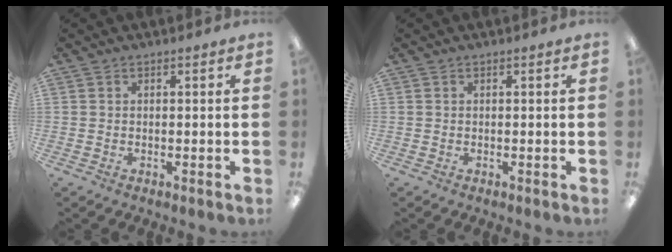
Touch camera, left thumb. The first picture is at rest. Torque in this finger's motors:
{"motor_torque": [0.11, -0.06, -0.10, 0.05, 0.00]}